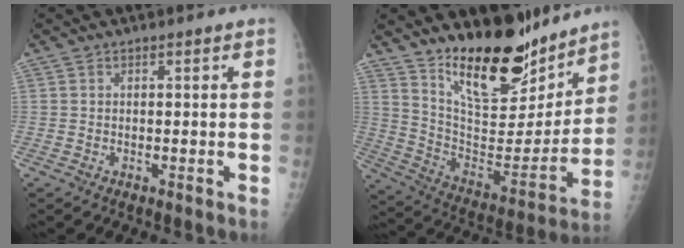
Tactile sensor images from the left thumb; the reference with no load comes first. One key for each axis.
{"total": 21.4, "fx": 16.6, "fy": 7.6, "fz": 11.0, "tx": -0.121, "ty": -0.118, "tz": 0.281}